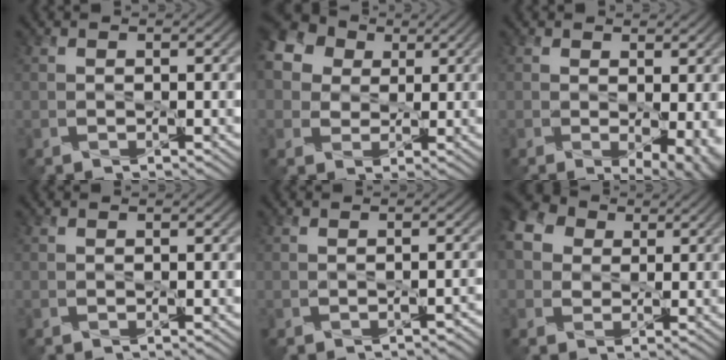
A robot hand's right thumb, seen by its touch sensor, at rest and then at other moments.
{"total": 14.1, "force": [5.7, 11.3, 6.3], "torque": [-0.205, 0.034, 0.101]}
{"total": 4.4, "force": [-0.4, 1.9, 3.9], "torque": [-0.058, -0.016, 0.003]}
{"total": 0.0}
{"total": 1.0, "force": [-0.8, 0.3, 0.5], "torque": [-0.009, -0.002, -0.010]}
{"total": 9.7, "force": [2.7, 8.0, 4.8], "torque": [-0.139, 0.031, 0.029]}